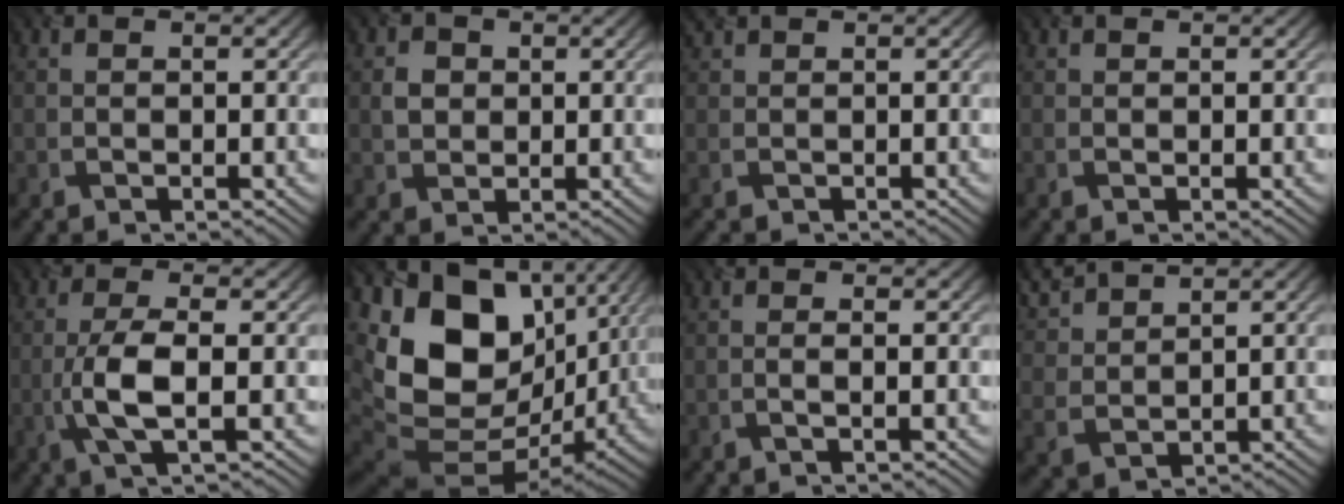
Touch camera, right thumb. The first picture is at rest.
{"total": 2.5, "force": [0.4, 2.2, 1.0], "torque": [-0.024, -0.002, 0.006]}
{"total": 1.0, "force": [0.4, 0.9, 0.1], "torque": [-0.012, 0.003, 0.008]}
{"total": 0.0}
{"total": 5.5, "force": [-1.1, 1.5, 5.2], "torque": [-0.114, 0.005, -0.029]}
{"total": 19.8, "force": [3.5, 13.4, 14.2], "torque": [-0.311, -0.035, 0.105]}
{"total": 1.0, "force": [-0.2, 0.0, 1.0], "torque": [-0.018, 0.003, -0.008]}
{"total": 6.2, "force": [4.9, 2.3, 2.8], "torque": [-0.087, 0.014, 0.107]}